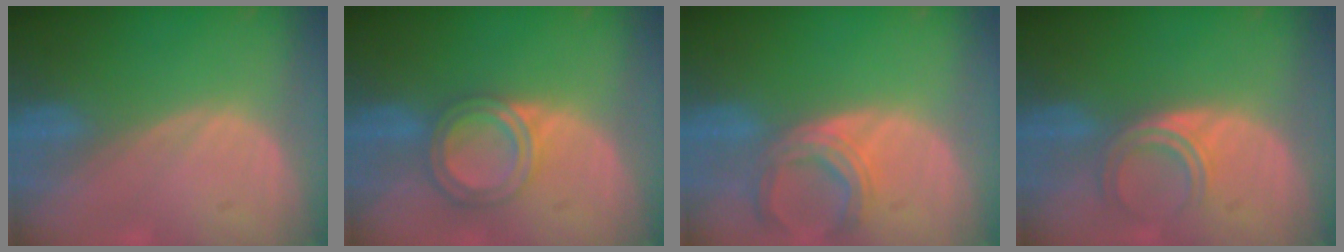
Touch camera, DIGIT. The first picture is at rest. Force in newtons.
{"total": 5.8, "press": 5.4, "slide": 2.3}
{"total": 5.7, "press": 5.7, "slide": 0.5}
{"total": 4.9, "press": 4.0, "slide": 2.9}